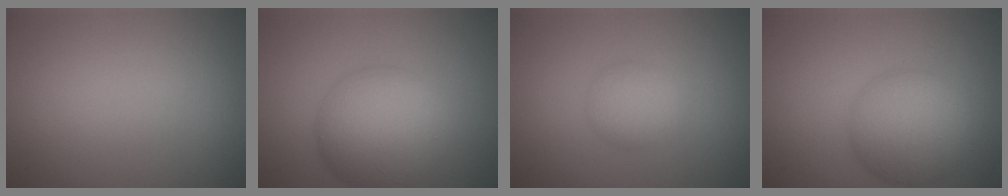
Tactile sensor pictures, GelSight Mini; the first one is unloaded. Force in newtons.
{"total": 9.2, "press": 9.2, "slide": 0.1}
{"total": 2.4, "press": 2.4, "slide": 0.1}
{"total": 6.5, "press": 6.5, "slide": 0.2}